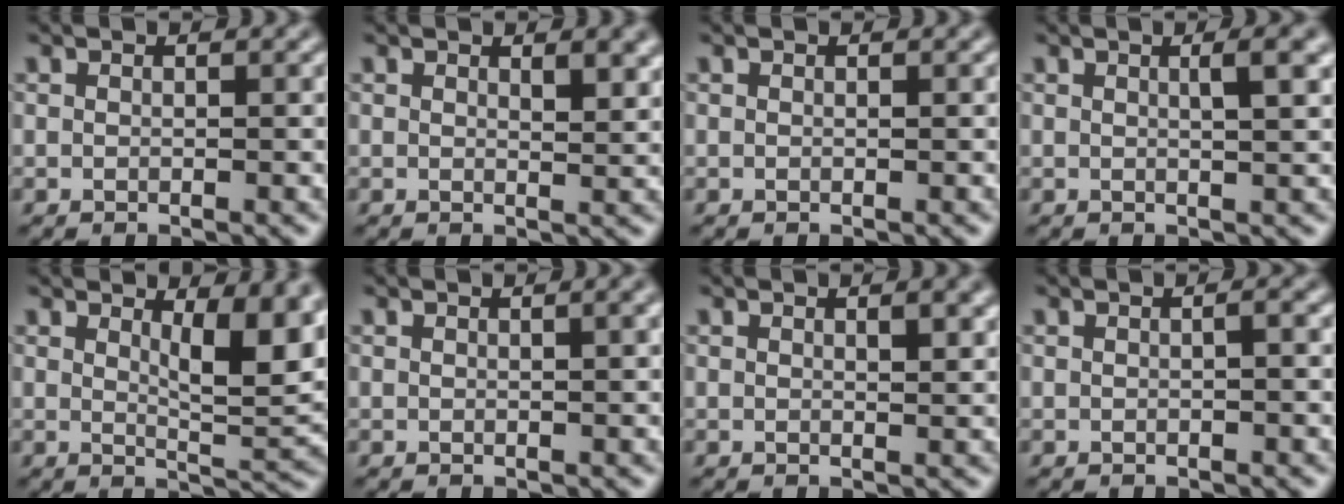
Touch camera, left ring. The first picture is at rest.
{"total": 2.1, "force": [1.2, 0.7, 1.6], "torque": [-0.019, -0.004, 0.021]}
{"total": 0.0}
{"total": 2.7, "force": [0.9, 0.8, 2.5], "torque": [-0.023, 0.008, 0.007]}
{"total": 5.9, "force": [2.3, 1.8, 5.1], "torque": [-0.070, -0.010, 0.039]}
{"total": 1.6, "force": [0.6, 0.4, 1.4], "torque": [-0.016, 0.005, 0.005]}
{"total": 1.6, "force": [0.8, 0.4, 1.3], "torque": [-0.014, -0.002, 0.012]}
{"total": 0.8, "force": [0.0, 0.1, 0.7], "torque": [-0.014, 0.003, 0.001]}